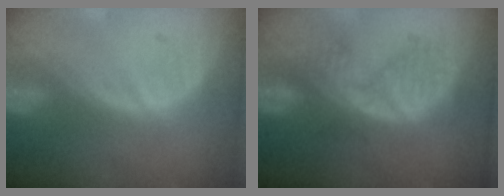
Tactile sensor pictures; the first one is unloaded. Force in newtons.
{"total": 6.4, "press": 6.2, "slide": 1.7}